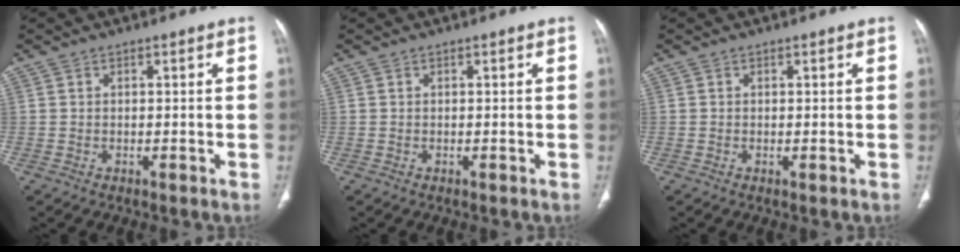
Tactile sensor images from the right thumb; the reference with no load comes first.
{"total": 0.0}
{"total": 0.0}